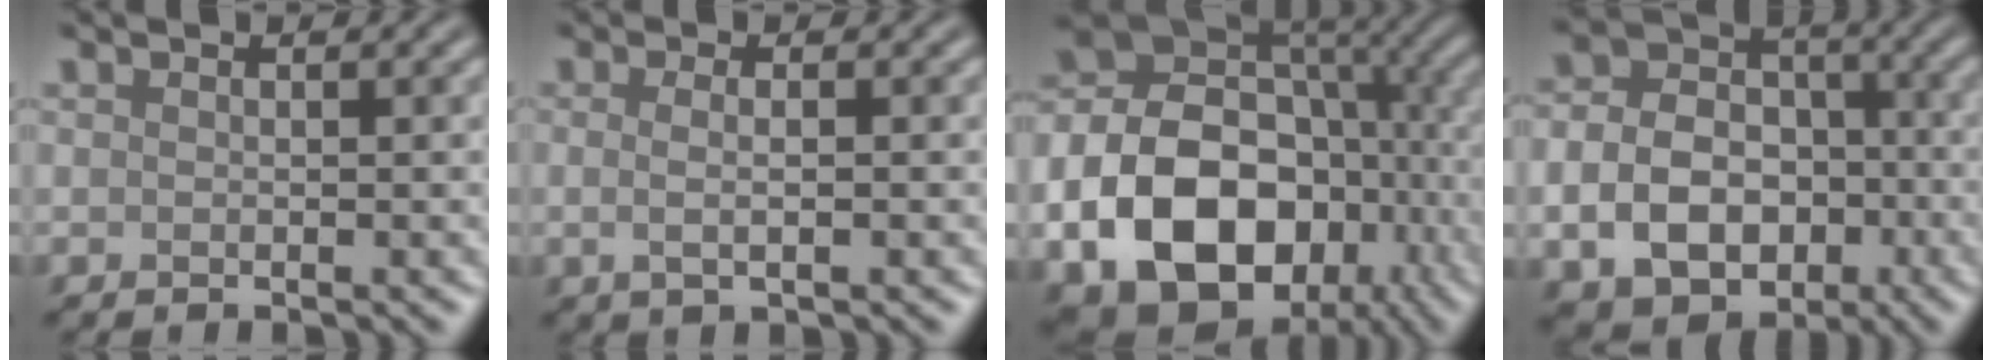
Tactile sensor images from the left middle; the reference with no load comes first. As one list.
[{"total": 2.0, "force": [0.0, 0.8, 1.9], "torque": [-0.030, -0.007, -0.004]}, {"total": 18.1, "force": [-5.0, 13.6, 10.9], "torque": [-0.214, -0.019, -0.076]}, {"total": 8.9, "force": [-2.7, 6.6, 5.3], "torque": [-0.093, -0.012, -0.050]}]